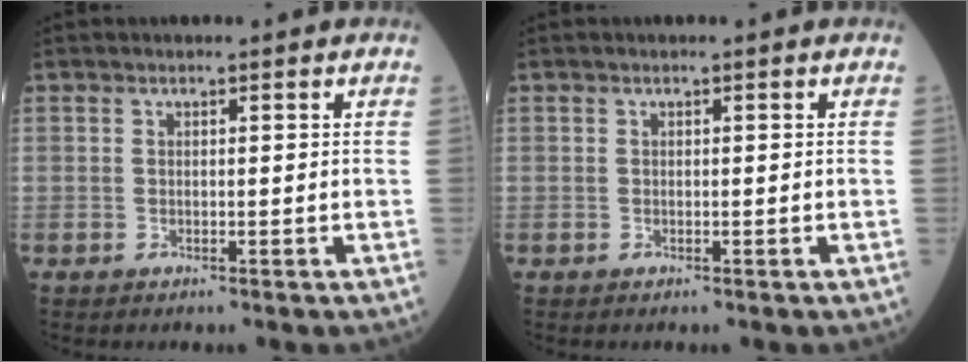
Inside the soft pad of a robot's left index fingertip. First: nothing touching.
{"total": 0.0}